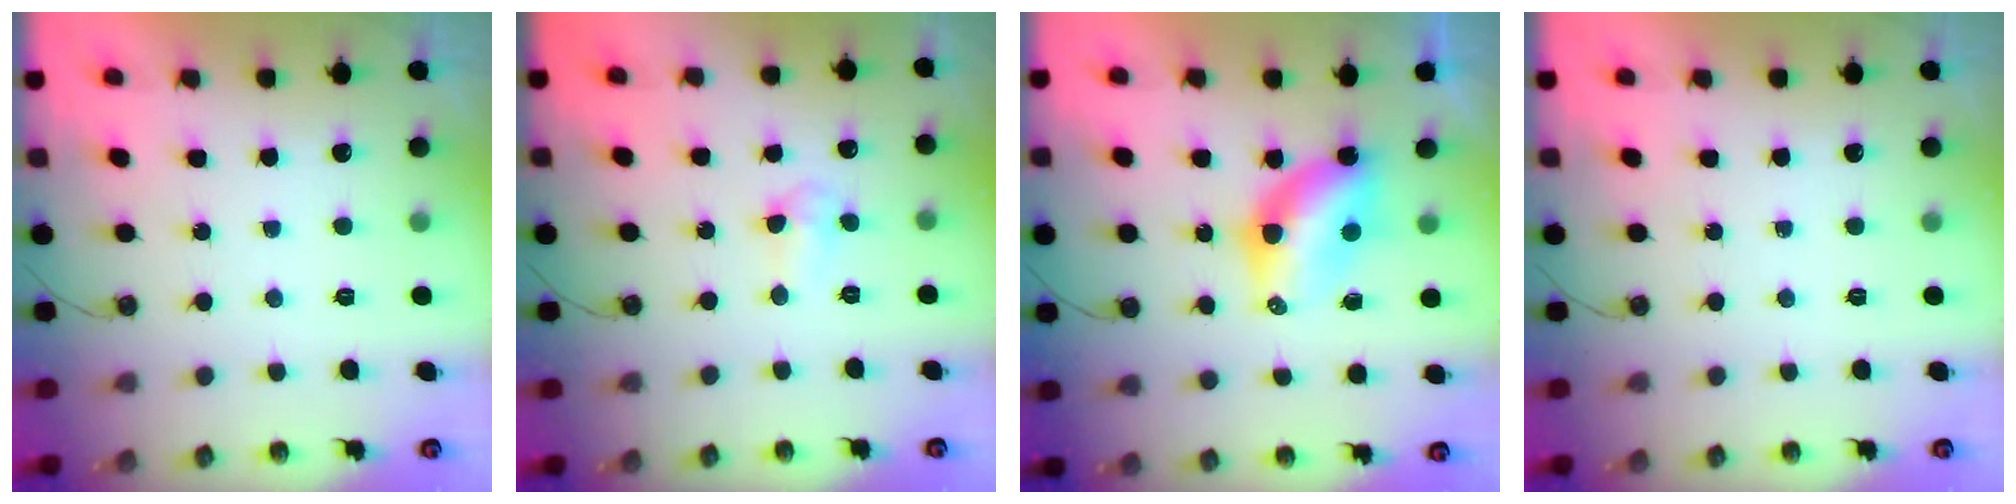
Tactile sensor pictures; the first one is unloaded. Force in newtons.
{"total": 3.2, "press": 3.2, "slide": 0.5}
{"total": 7.0, "press": 7.0, "slide": 0.5}
{"total": 0.0}